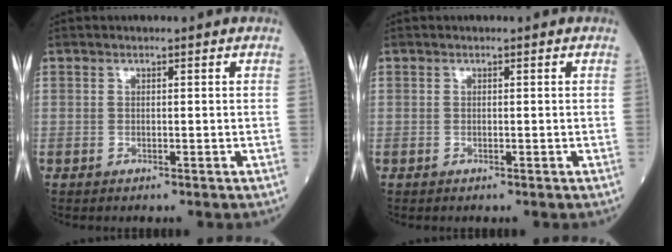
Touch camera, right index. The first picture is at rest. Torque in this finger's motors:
{"motor_torque": [0.02, 0.00, -0.01, 0.01]}